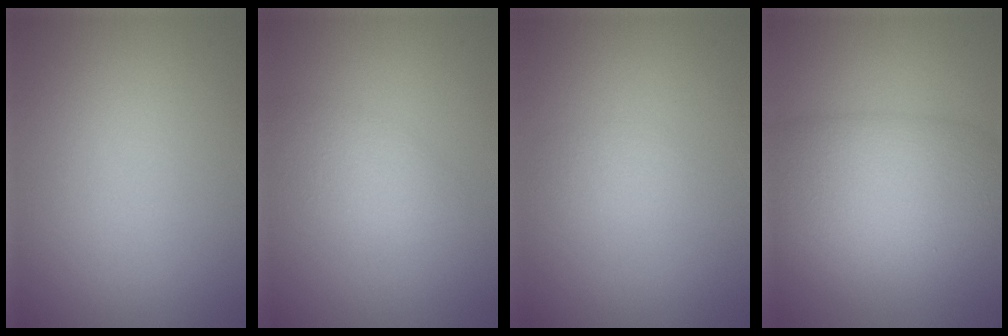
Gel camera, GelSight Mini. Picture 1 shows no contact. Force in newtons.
{"total": 2.4, "press": 2.4, "slide": 0.0}
{"total": 1.1, "press": 1.1, "slide": 0.0}
{"total": 9.9, "press": 9.9, "slide": 0.3}